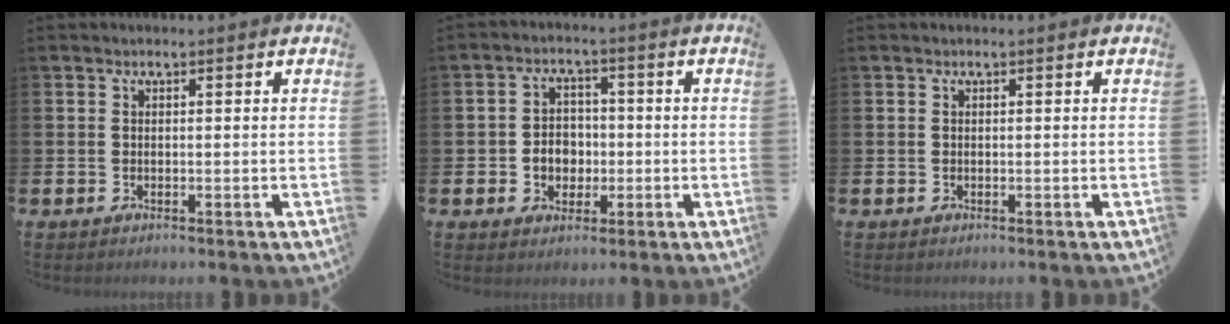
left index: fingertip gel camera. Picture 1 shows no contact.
{"total": 3.9, "force": [-0.7, 3.4, 1.7], "torque": [-0.027, 0.004, -0.022]}
{"total": 0.0}